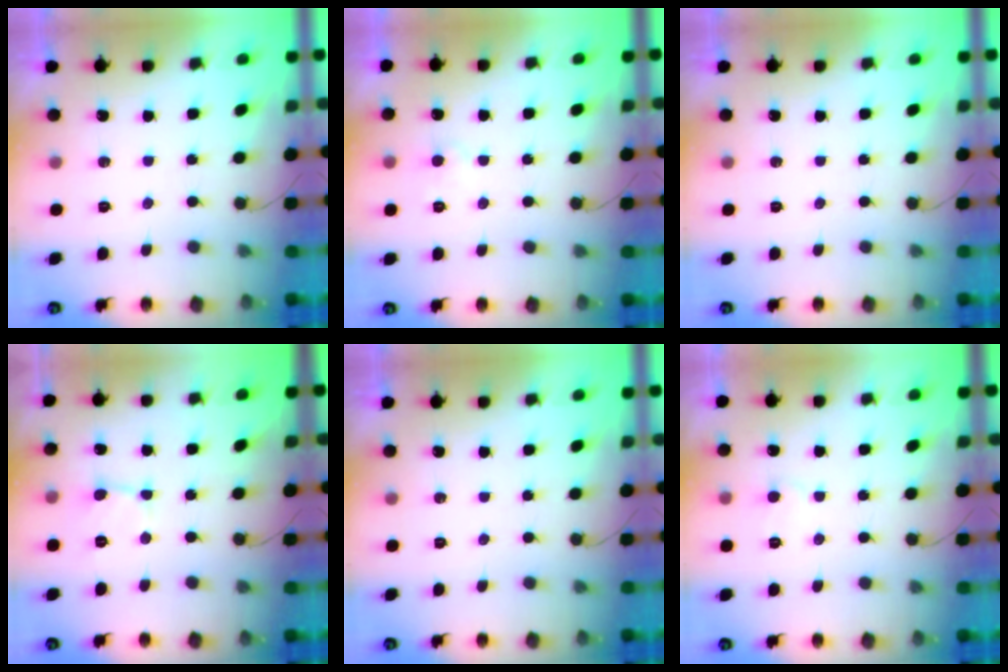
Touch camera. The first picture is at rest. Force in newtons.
{"total": 4.6, "press": 4.6, "slide": 0.4}
{"total": 0.0}
{"total": 1.8, "press": 1.7, "slide": 0.2}
{"total": 0.0}
{"total": 4.7, "press": 4.6, "slide": 0.5}